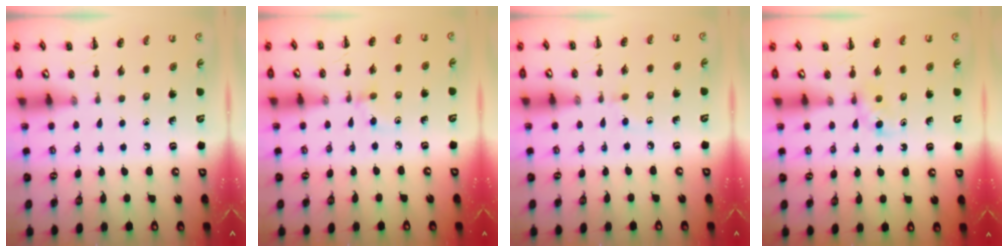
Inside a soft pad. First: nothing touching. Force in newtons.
{"total": 4.4, "press": 4.2, "slide": 1.5}
{"total": 2.0, "press": 1.7, "slide": 1.0}
{"total": 2.9, "press": 2.7, "slide": 1.1}